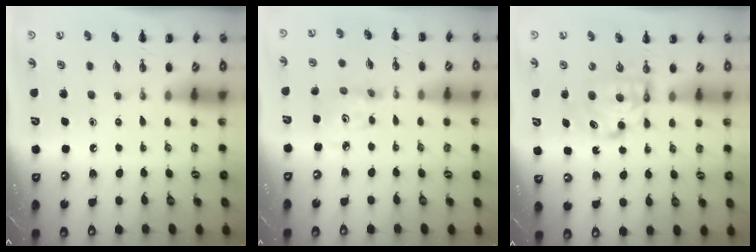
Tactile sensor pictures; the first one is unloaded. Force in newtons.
{"total": 3.2, "press": 3.2, "slide": 0.5}
{"total": 6.5, "press": 6.5, "slide": 0.4}